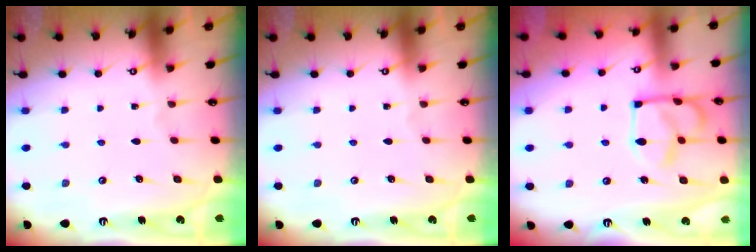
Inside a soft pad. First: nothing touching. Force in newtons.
{"total": 0.0}
{"total": 6.8, "press": 6.8, "slide": 0.5}